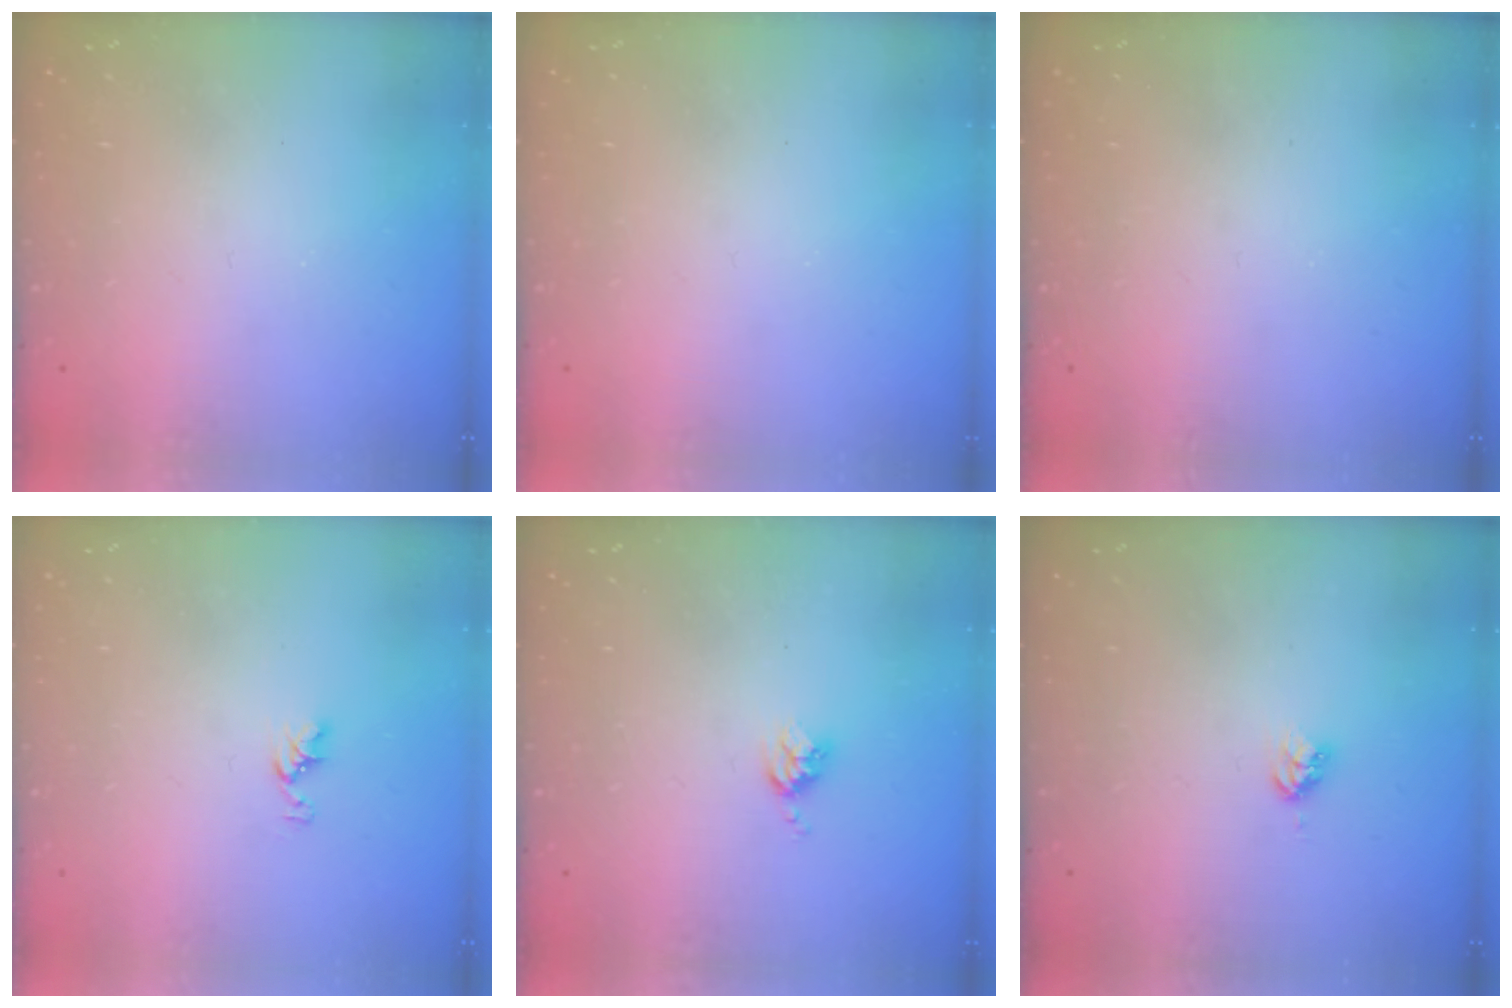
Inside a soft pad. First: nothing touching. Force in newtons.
{"total": 0.0}
{"total": 0.0}
{"total": 3.9, "press": 3.9, "slide": 0.5}
{"total": 3.9, "press": 3.8, "slide": 0.6}
{"total": 3.2, "press": 3.2, "slide": 0.5}